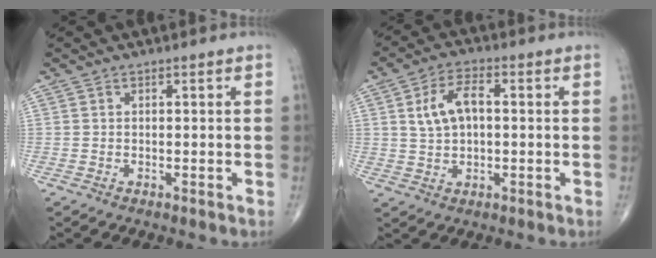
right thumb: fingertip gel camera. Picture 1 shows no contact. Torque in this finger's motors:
{"motor_torque": [-0.48, 0.62, 0.09, 0.04, 0.19]}